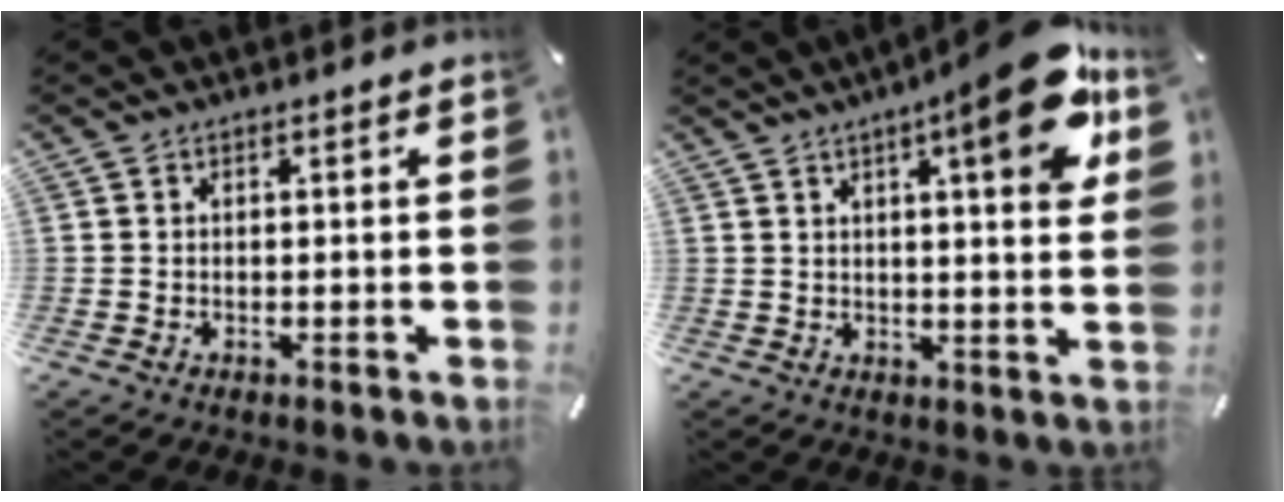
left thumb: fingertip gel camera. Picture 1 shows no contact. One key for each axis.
{"total": 14.4, "fx": 6.9, "fy": 3.3, "fz": 12.3, "tx": -0.157, "ty": -0.036, "tz": 0.099}